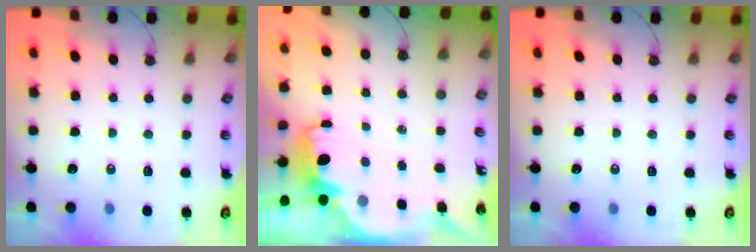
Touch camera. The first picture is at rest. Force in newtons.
{"total": 3.8, "press": 3.8, "slide": 0.4}
{"total": 0.0}